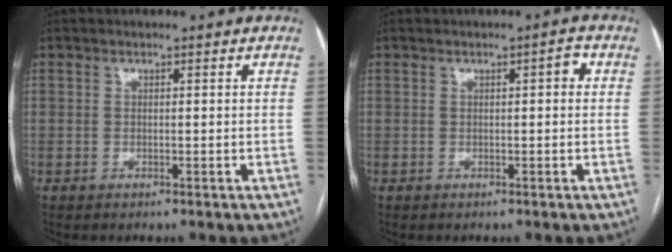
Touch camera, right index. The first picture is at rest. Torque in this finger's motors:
{"motor_torque": [0.23, 0.02, 0.08, 0.02]}